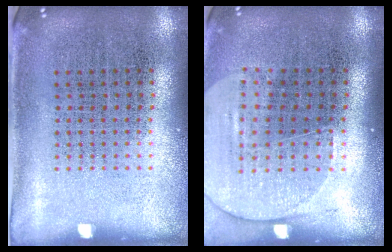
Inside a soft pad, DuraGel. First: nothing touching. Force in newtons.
{"total": 1.7, "press": 1.5, "slide": 0.7}